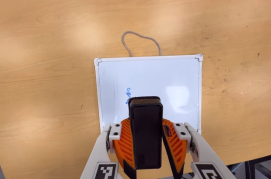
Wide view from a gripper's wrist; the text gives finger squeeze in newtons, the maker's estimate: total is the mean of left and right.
{"total": 10.1, "left": 10.1, "right": 10.2}